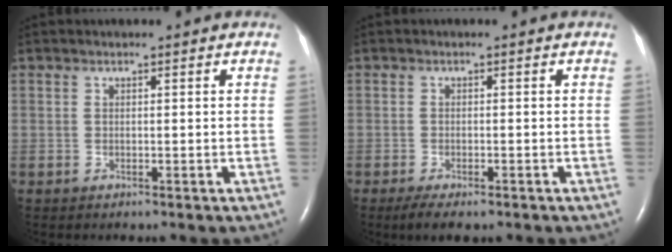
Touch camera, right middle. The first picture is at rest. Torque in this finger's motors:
{"motor_torque": [0.37, -0.32, 0.02, 0.01]}